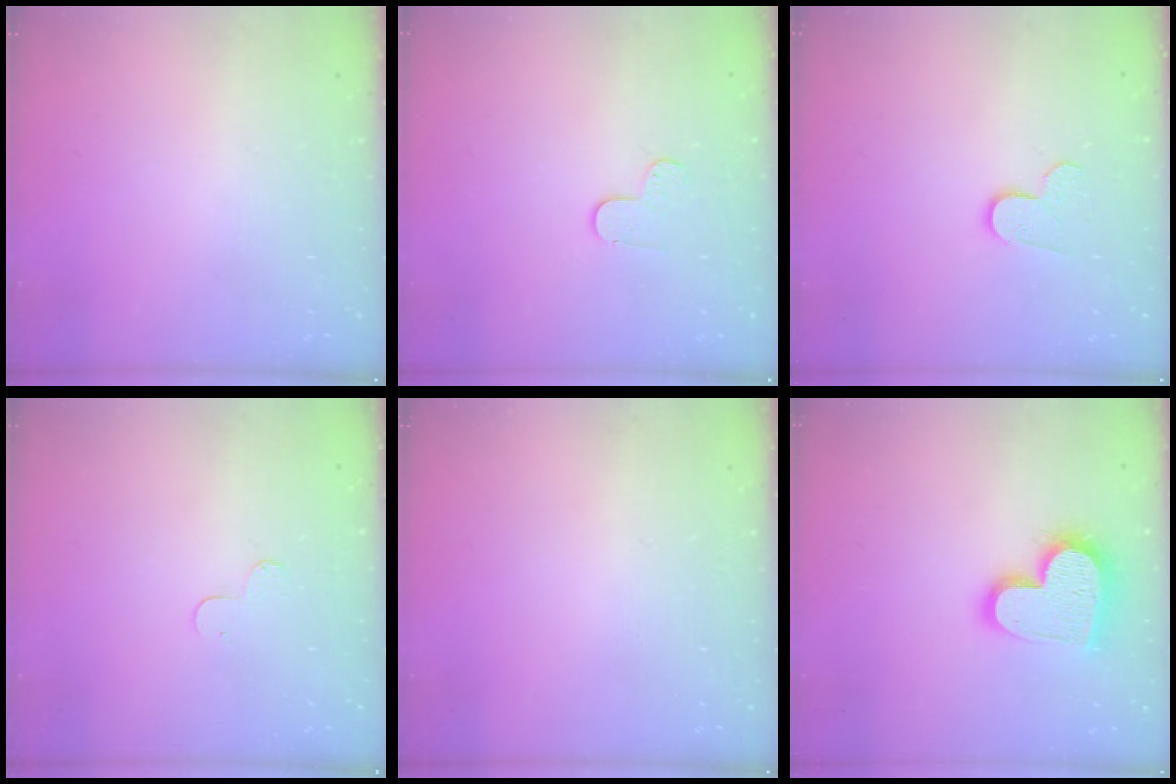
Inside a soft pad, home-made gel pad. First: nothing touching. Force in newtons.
{"total": 3.8, "press": 3.8, "slide": 0.3}
{"total": 6.3, "press": 6.3, "slide": 0.5}
{"total": 3.3, "press": 3.3, "slide": 0.3}
{"total": 0.0}
{"total": 16.7, "press": 16.7, "slide": 1.0}